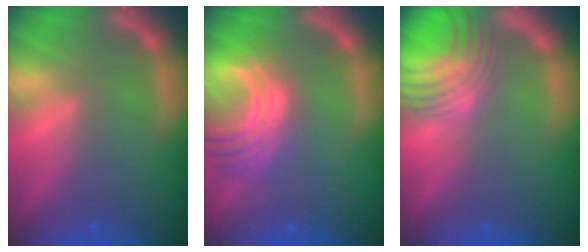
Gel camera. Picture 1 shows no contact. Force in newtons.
{"total": 8.5}
{"total": 9.1}